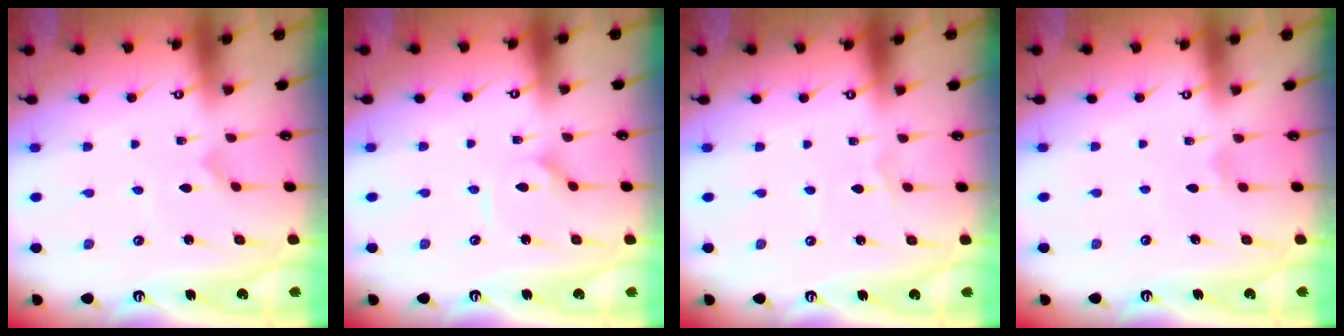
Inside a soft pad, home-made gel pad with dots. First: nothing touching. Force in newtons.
{"total": 2.7, "press": 2.6, "slide": 0.3}
{"total": 1.1, "press": 1.1, "slide": 0.0}
{"total": 1.9, "press": 1.8, "slide": 0.6}